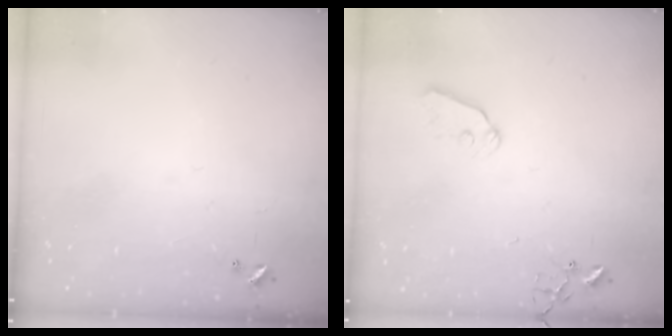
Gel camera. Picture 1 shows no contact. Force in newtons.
{"total": 6.7, "press": 6.7, "slide": 0.8}